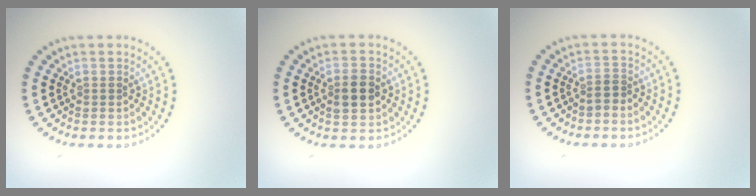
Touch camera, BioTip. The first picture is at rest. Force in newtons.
{"total": 2.5, "press": 2.4, "slide": 0.3}
{"total": 0.9, "press": 0.6, "slide": 0.6}